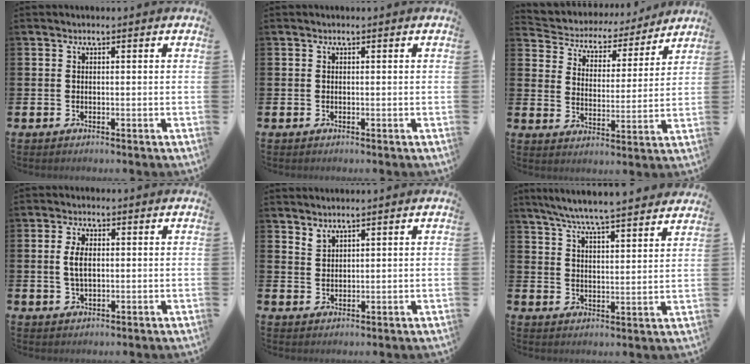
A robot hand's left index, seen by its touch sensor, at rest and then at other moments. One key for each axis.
{"total": 0.0}
{"total": 5.0, "fx": 4.5, "fy": 2.1, "fz": 0.1, "tx": -0.025, "ty": -0.042, "tz": 0.070}
{"total": 3.4, "fx": 0.6, "fy": 1.8, "fz": 2.8, "tx": -0.043, "ty": 0.001, "tz": 0.006}
{"total": 2.0, "fx": 2.0, "fy": 0.3, "fz": 0.0, "tx": 0.008, "ty": -0.010, "tz": 0.035}
{"total": 7.0, "fx": 6.7, "fy": -0.2, "fz": 1.9, "tx": -0.065, "ty": -0.040, "tz": 0.119}